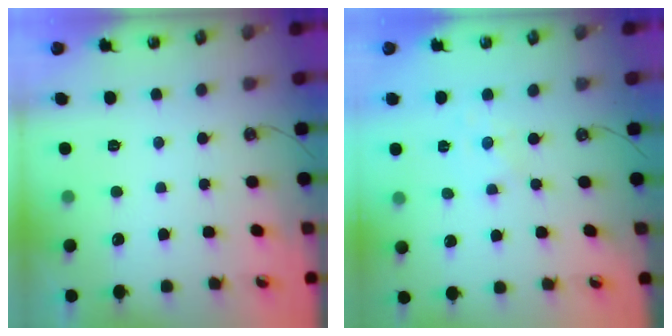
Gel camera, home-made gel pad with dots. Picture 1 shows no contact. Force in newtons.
{"total": 1.1, "press": 1.1, "slide": 0.2}